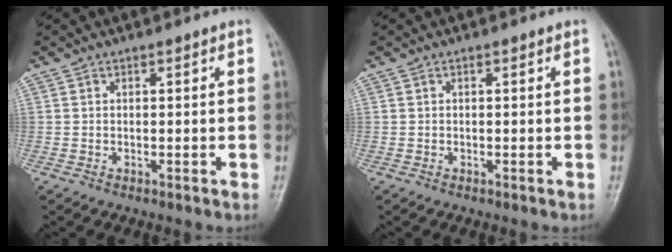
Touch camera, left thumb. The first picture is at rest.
{"total": 0.0}